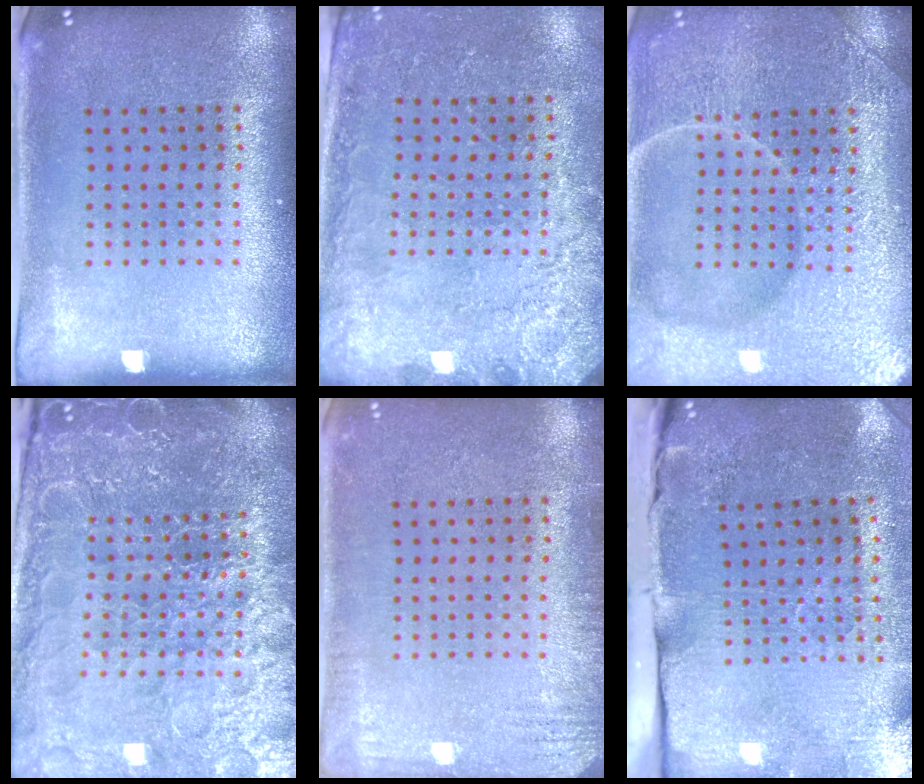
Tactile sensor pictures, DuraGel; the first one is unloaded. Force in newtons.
{"total": 2.6, "press": 2.4, "slide": 1.1}
{"total": 7.4, "press": 7.3, "slide": 1.0}
{"total": 5.9, "press": 5.3, "slide": 2.6}
{"total": 2.3, "press": 2.2, "slide": 0.4}
{"total": 4.8, "press": 3.9, "slide": 2.7}